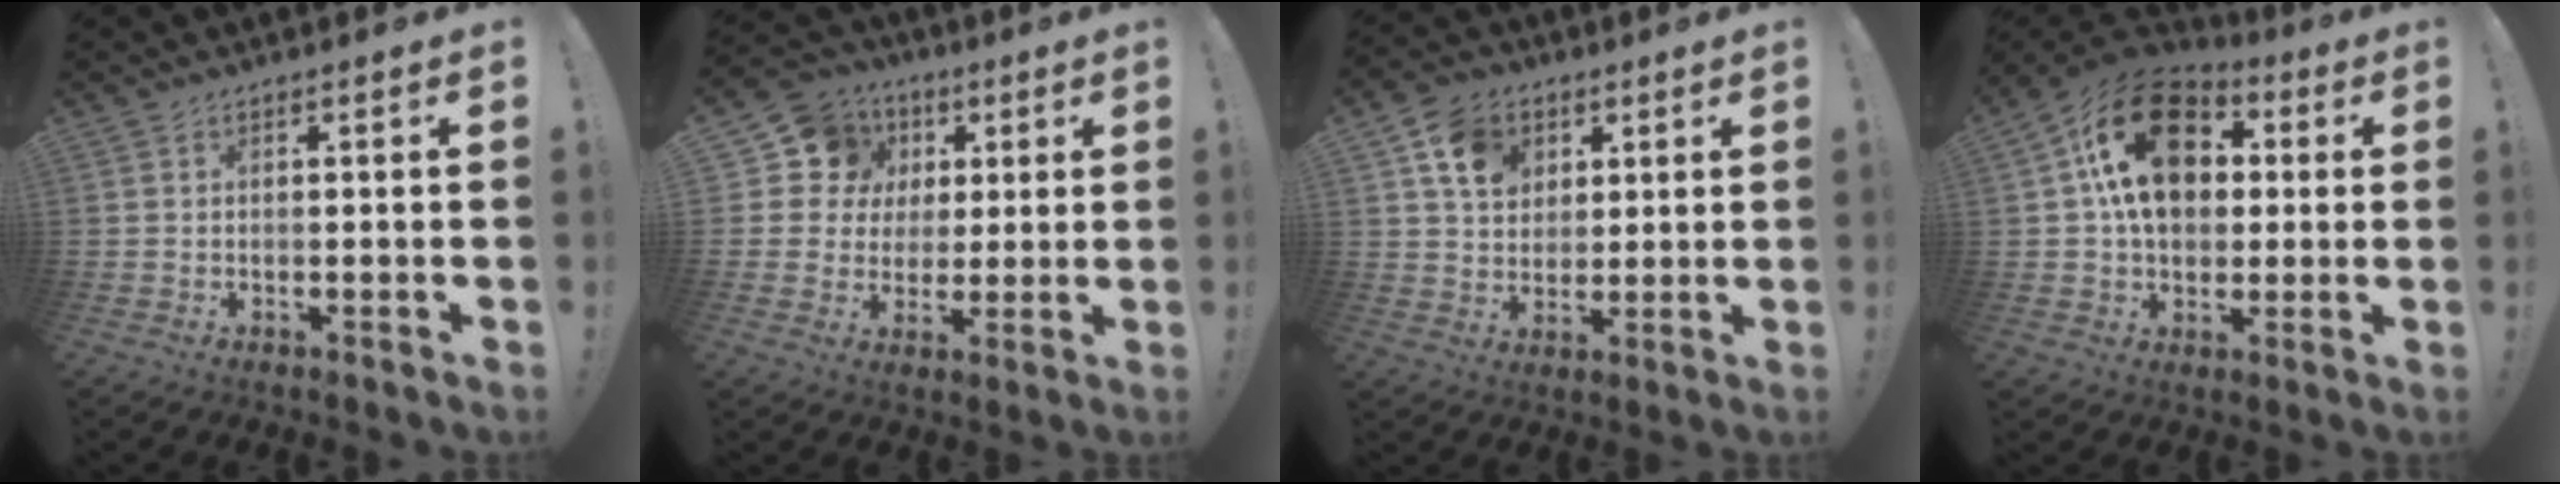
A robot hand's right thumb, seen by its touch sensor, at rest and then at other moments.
{"total": 11.4, "force": [3.6, 10.5, 2.8], "torque": [-0.047, -0.016, 0.082]}
{"total": 11.3, "force": [5.1, 9.0, 4.6], "torque": [-0.073, -0.013, 0.102]}
{"total": 21.5, "force": [4.9, 15.4, 14.1], "torque": [-0.230, 0.006, 0.090]}